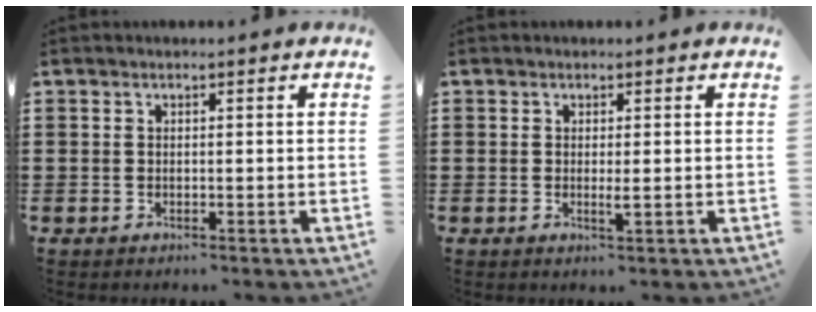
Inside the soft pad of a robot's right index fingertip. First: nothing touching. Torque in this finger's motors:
{"motor_torque": [-0.29, 0.06, 0.02, 0.01]}